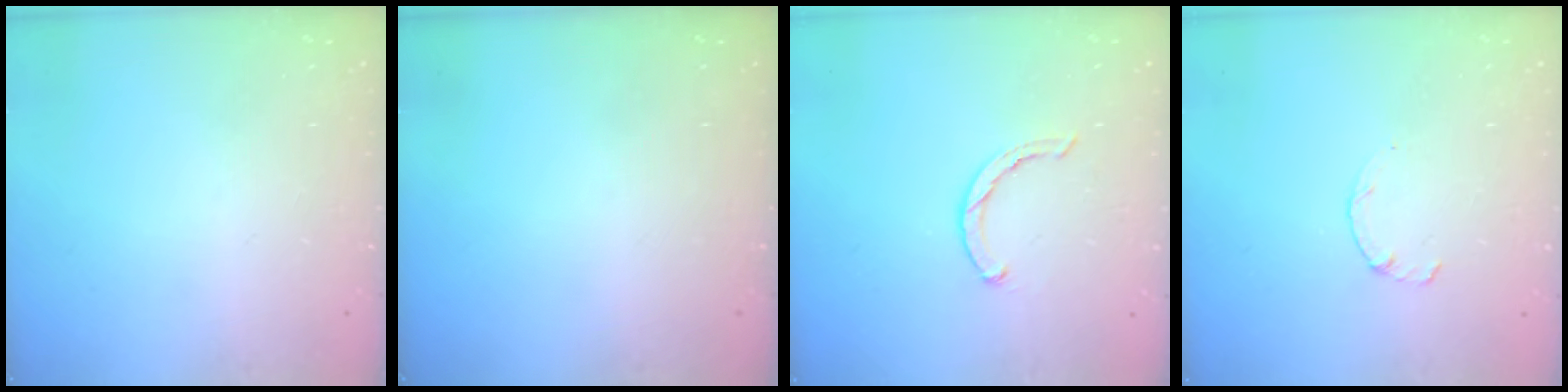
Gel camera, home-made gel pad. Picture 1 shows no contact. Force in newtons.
{"total": 0.0}
{"total": 2.3, "press": 2.2, "slide": 0.5}
{"total": 0.9, "press": 0.8, "slide": 0.3}